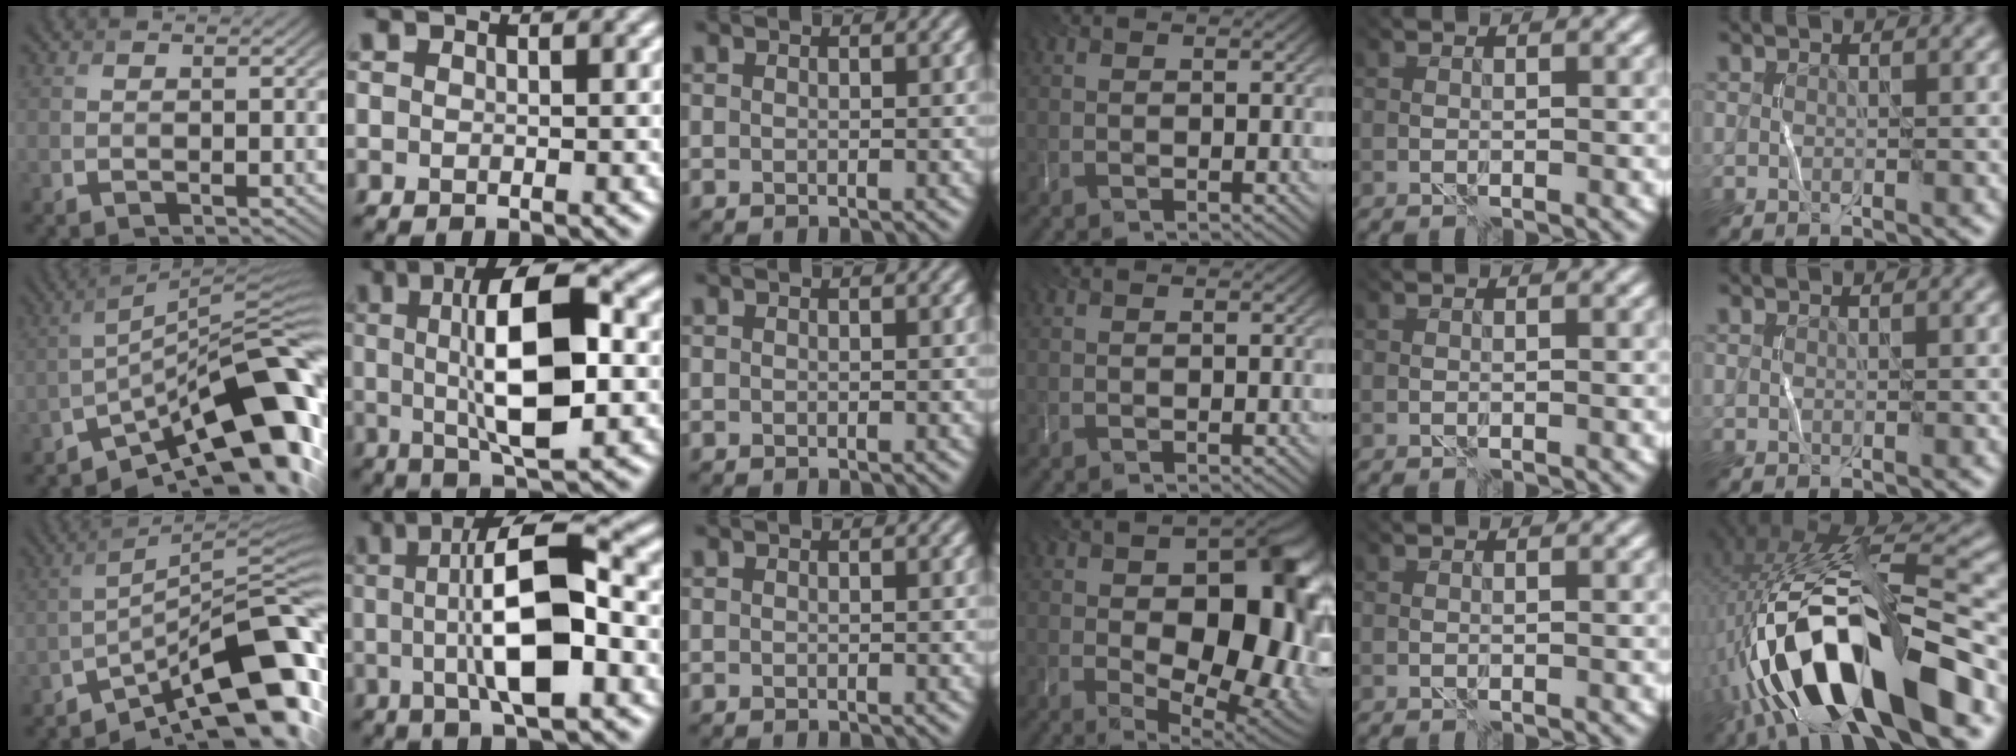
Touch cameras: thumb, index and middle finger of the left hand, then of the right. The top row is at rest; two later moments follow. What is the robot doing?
{"motion": "wrap", "object": "string"}